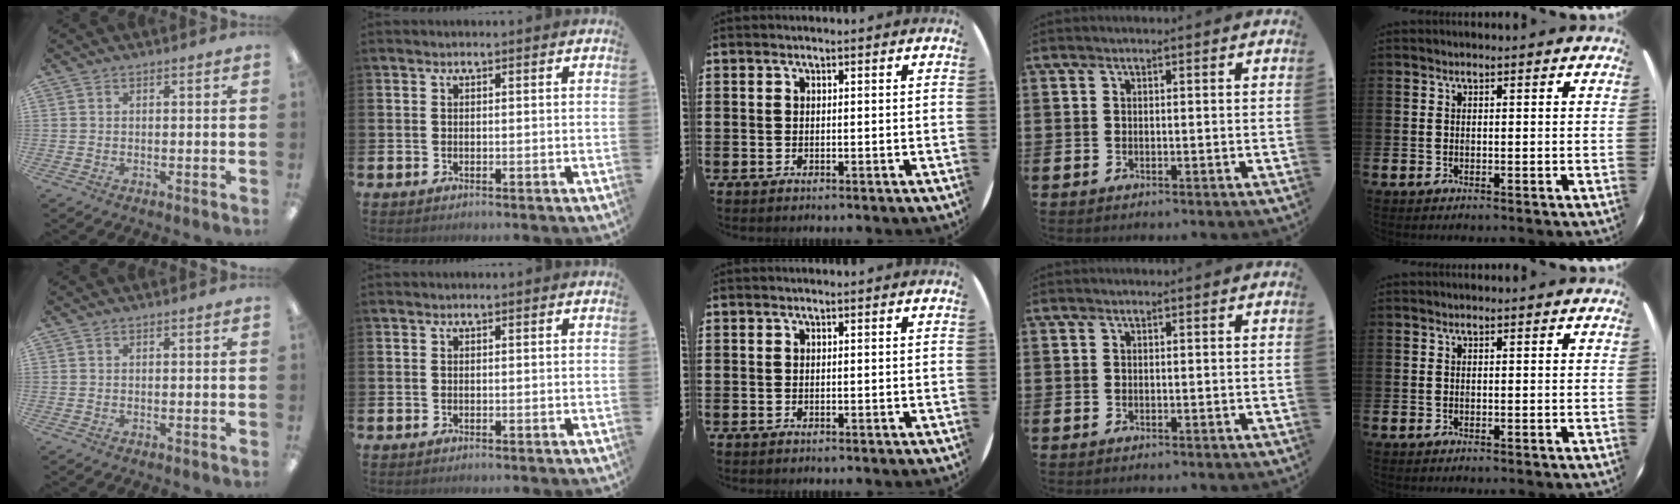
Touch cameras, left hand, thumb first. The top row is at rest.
{}